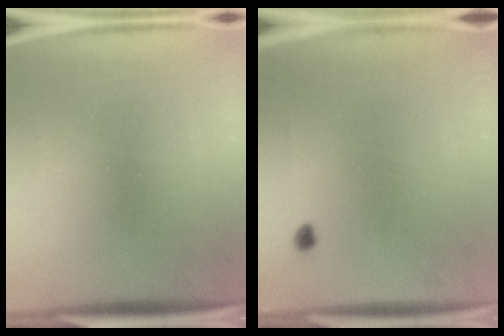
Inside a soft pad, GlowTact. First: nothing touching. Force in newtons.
{"total": 0.8}